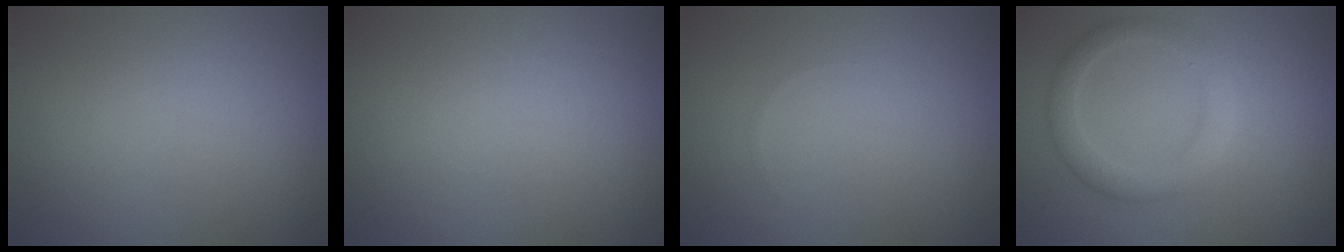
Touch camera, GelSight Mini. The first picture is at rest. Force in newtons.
{"total": 0.0}
{"total": 0.0}
{"total": 2.8, "press": 2.8, "slide": 0.2}